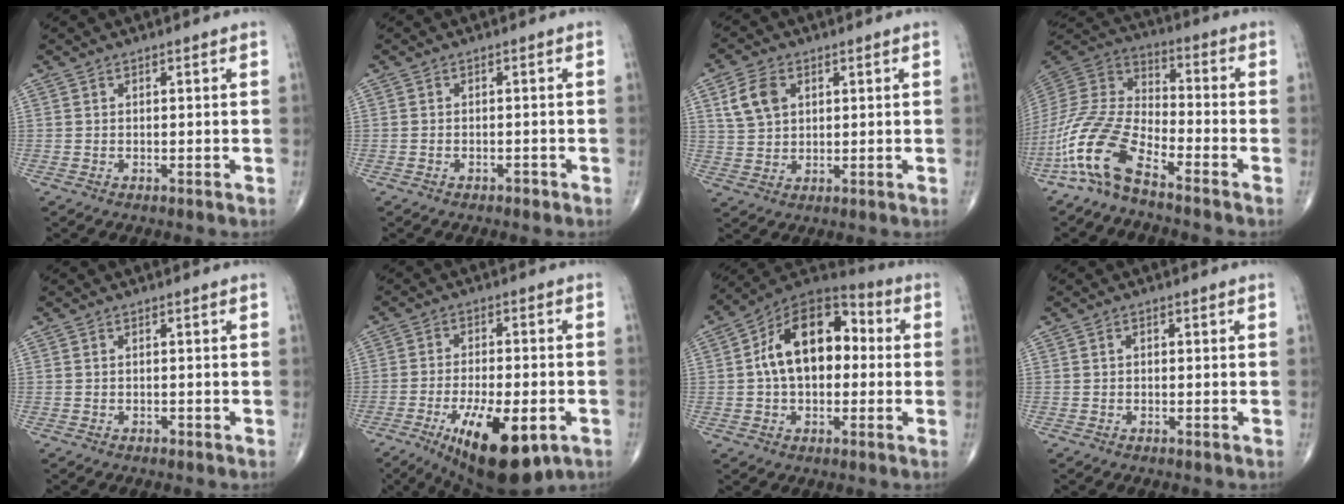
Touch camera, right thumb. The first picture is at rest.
{"total": 1.0, "force": [-0.7, 0.6, 0.4], "torque": [-0.009, 0.007, -0.011]}
{"total": 6.9, "force": [2.5, 4.8, 4.2], "torque": [-0.071, -0.004, 0.051]}
{"total": 12.3, "force": [-8.1, 3.8, 8.5], "torque": [-0.192, 0.066, -0.172]}
{"total": 0.5, "force": [-0.3, 0.4, 0.2], "torque": [-0.002, 0.001, -0.007]}
{"total": 16.9, "force": [-7.2, 6.4, 13.9], "torque": [-0.210, 0.004, -0.097]}
{"total": 16.9, "force": [1.3, 10.5, 13.1], "torque": [-0.184, 0.040, 0.011]}
{"total": 0.8, "force": [0.0, 0.5, 0.6], "torque": [-0.005, 0.005, -0.002]}